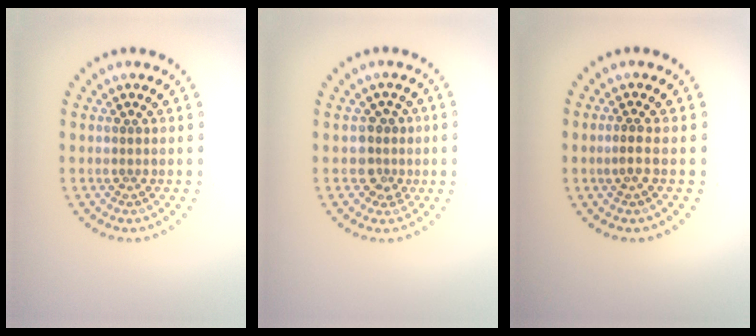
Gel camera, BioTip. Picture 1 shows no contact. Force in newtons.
{"total": 2.3, "press": 1.9, "slide": 1.4}
{"total": 1.1, "press": 0.9, "slide": 0.7}